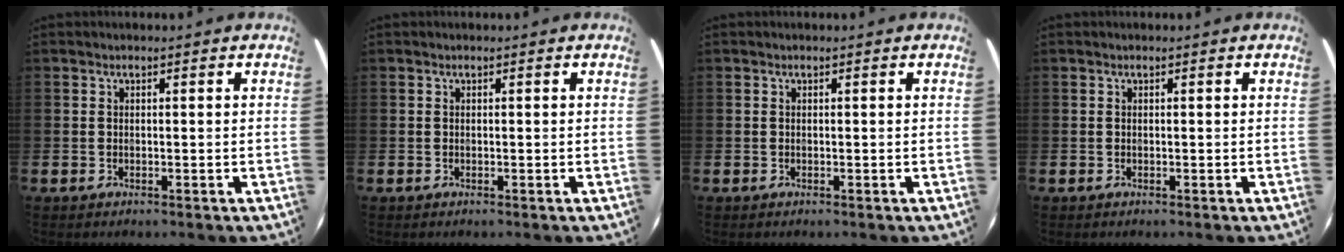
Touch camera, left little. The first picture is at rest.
{"total": 0.0}
{"total": 0.0}
{"total": 0.0}